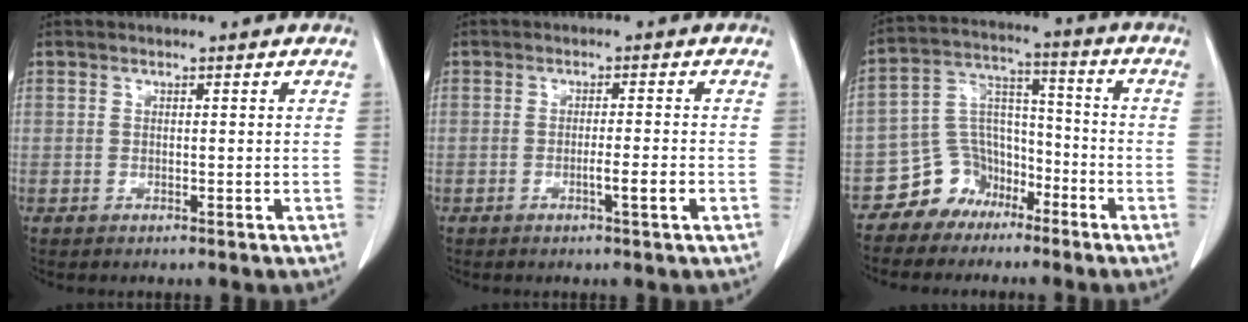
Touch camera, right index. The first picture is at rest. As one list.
[{"total": 2.9, "force": [-1.1, -0.3, 2.7], "torque": [-0.042, -0.003, -0.019]}, {"total": 8.6, "force": [-5.8, 6.2, 1.2], "torque": [-0.022, 0.045, -0.099]}]